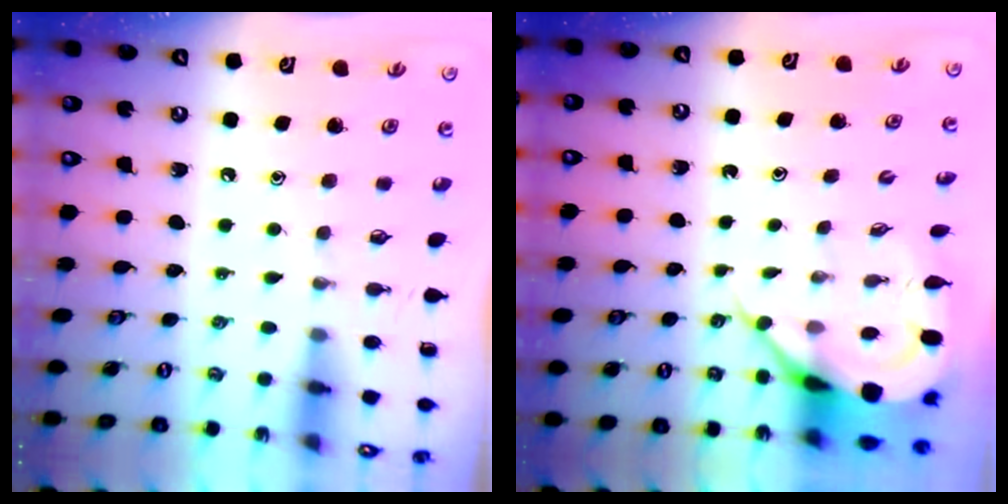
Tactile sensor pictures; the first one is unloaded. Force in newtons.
{"total": 7.2, "press": 7.1, "slide": 0.9}